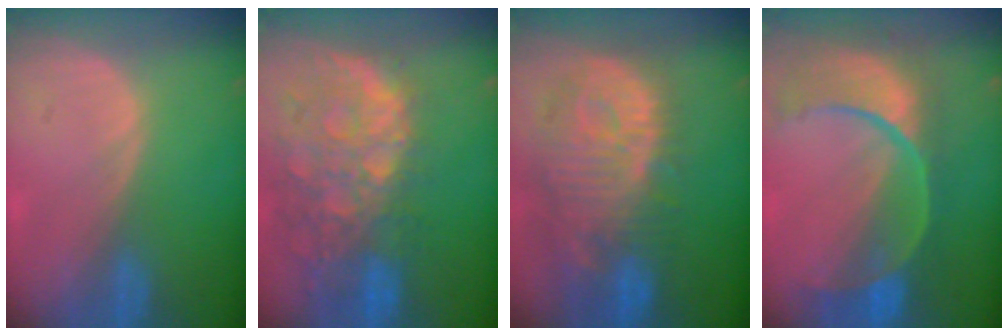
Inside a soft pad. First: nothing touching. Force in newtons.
{"total": 13.5, "press": 11.0, "slide": 7.8}
{"total": 12.8, "press": 11.4, "slide": 5.9}
{"total": 12.1, "press": 9.8, "slide": 7.2}